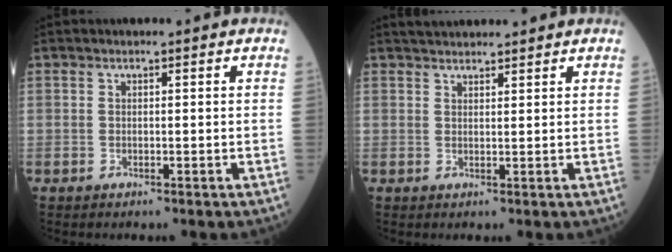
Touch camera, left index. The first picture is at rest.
{"total": 4.2, "force": [4.0, 0.7, 1.0], "torque": [-0.013, 0.028, 0.064]}